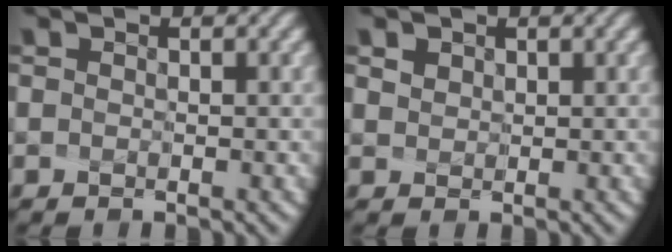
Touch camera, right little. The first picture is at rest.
{"total": 2.8, "force": [1.6, 2.0, 1.2], "torque": [-0.032, 0.009, 0.029]}